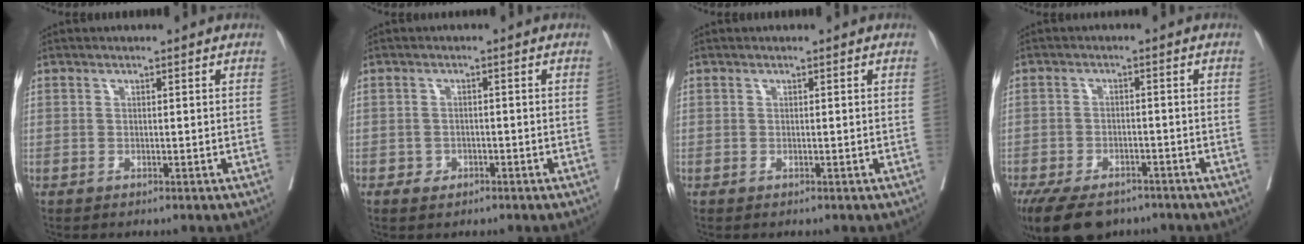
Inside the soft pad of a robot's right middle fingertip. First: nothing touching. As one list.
[{"total": 1.6, "force": [-0.9, 1.3, 0.5], "torque": [-0.005, 0.006, -0.011]}, {"total": 0.0}, {"total": 11.1, "force": [-8.3, 5.2, 5.2], "torque": [-0.096, -0.010, -0.128]}]